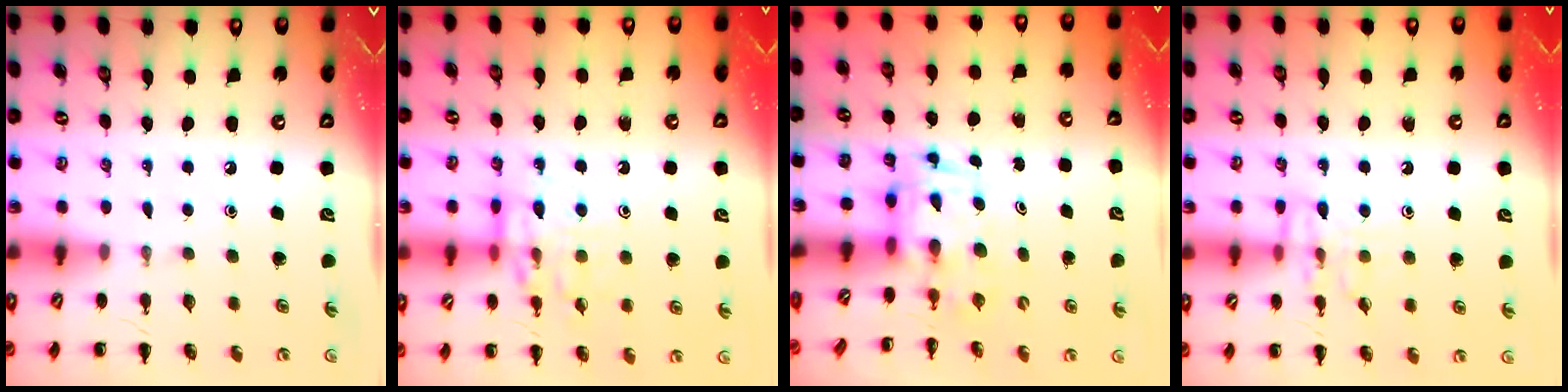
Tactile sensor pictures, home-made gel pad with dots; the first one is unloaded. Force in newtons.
{"total": 13.6, "press": 13.6, "slide": 1.5}
{"total": 2.9, "press": 2.9, "slide": 0.6}
{"total": 10.7, "press": 10.7, "slide": 0.6}